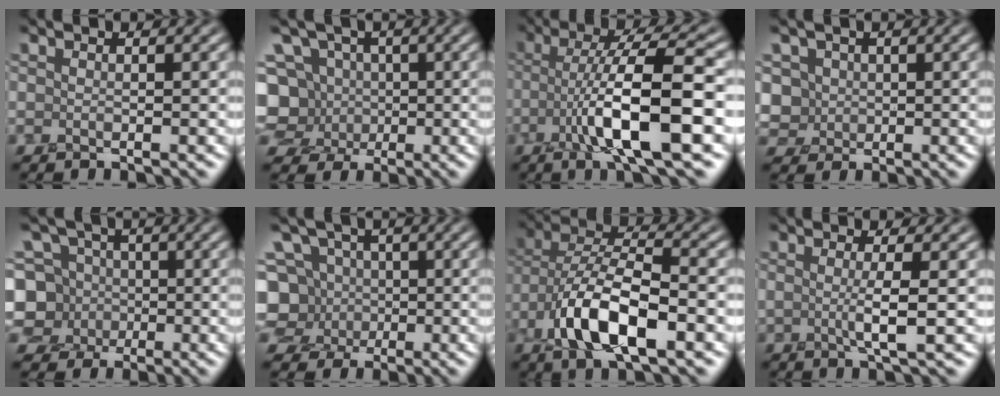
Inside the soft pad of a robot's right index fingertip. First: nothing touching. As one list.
[{"total": 7.7, "force": [0.8, 7.3, 2.3], "torque": [-0.060, 0.054, -0.023]}, {"total": 8.8, "force": [-2.5, 1.9, 8.2], "torque": [-0.140, 0.016, -0.045]}, {"total": 4.8, "force": [1.9, 4.2, 1.4], "torque": [-0.027, 0.021, 0.024]}, {"total": 6.4, "force": [0.1, 5.9, 2.4], "torque": [-0.044, 0.022, -0.026]}, {"total": 6.5, "force": [0.2, 6.1, 2.1], "torque": [-0.044, 0.035, -0.030]}, {"total": 8.4, "force": [-2.8, 4.0, 6.9], "torque": [-0.139, 0.010, -0.053]}, {"total": 2.0, "force": [0.3, 0.2, 2.0], "torque": [-0.034, -0.001, 0.002]}]